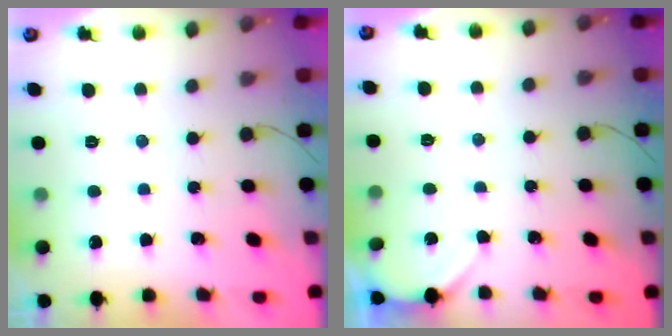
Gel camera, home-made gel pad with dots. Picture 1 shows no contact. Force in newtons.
{"total": 2.1, "press": 2.1, "slide": 0.2}